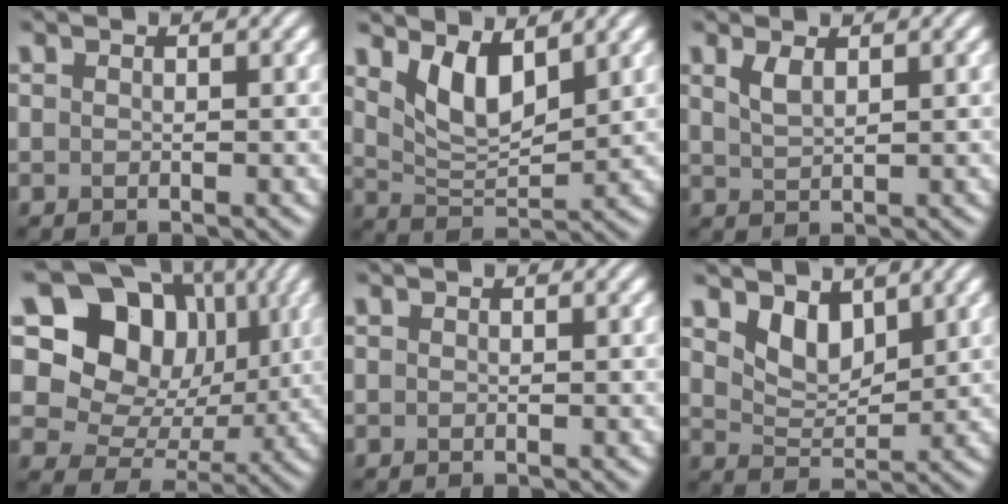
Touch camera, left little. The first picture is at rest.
{"total": 5.0, "force": [2.6, 2.2, 3.7], "torque": [-0.080, -0.013, 0.052]}
{"total": 1.7, "force": [1.0, 0.6, 1.2], "torque": [-0.029, 0.001, 0.023]}
{"total": 13.8, "force": [5.2, 10.5, 7.3], "torque": [-0.137, 0.044, 0.078]}
{"total": 0.0}
{"total": 3.3, "force": [2.2, 1.8, 1.8], "torque": [-0.043, -0.013, 0.039]}